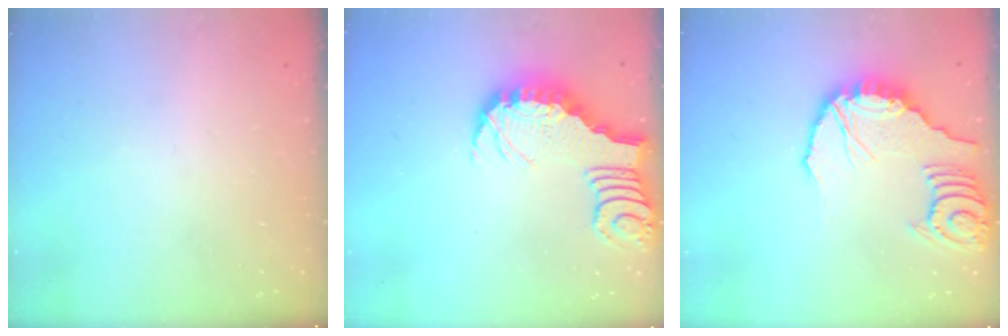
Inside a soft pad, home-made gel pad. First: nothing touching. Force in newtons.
{"total": 3.1, "press": 3.0, "slide": 0.5}
{"total": 14.4, "press": 14.3, "slide": 1.8}